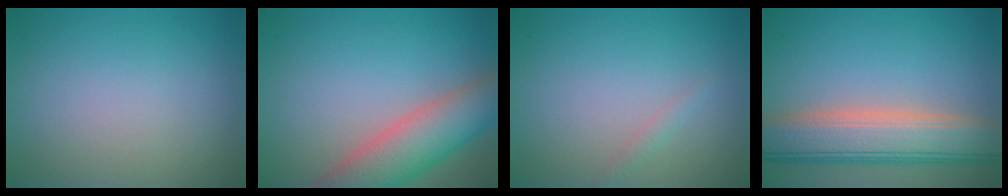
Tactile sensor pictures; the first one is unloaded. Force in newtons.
{"total": 7.6, "press": 7.6, "slide": 0.5}
{"total": 0.8, "press": 0.8, "slide": 0.0}
{"total": 8.2, "press": 8.2, "slide": 0.8}